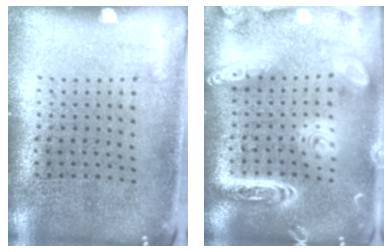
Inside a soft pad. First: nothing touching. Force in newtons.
{"total": 3.9, "press": 3.9, "slide": 0.3}